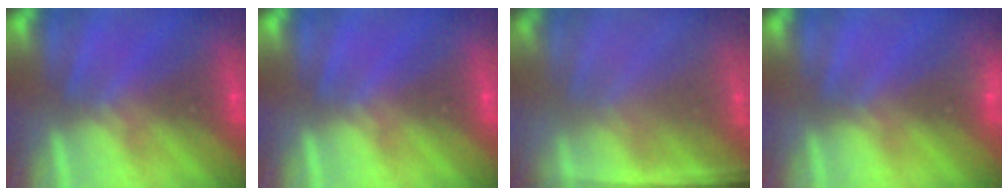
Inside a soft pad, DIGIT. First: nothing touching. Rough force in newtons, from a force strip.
{"total": 0.0}
{"total": 1.3}
{"total": 2.9}